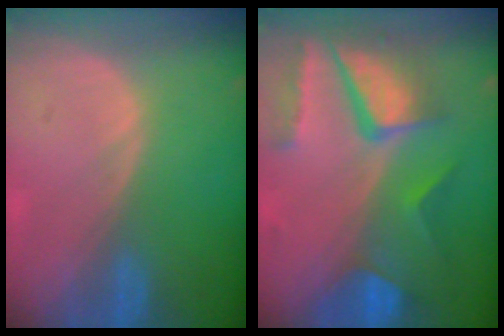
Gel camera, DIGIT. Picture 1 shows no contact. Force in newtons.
{"total": 10.9, "press": 9.0, "slide": 6.1}